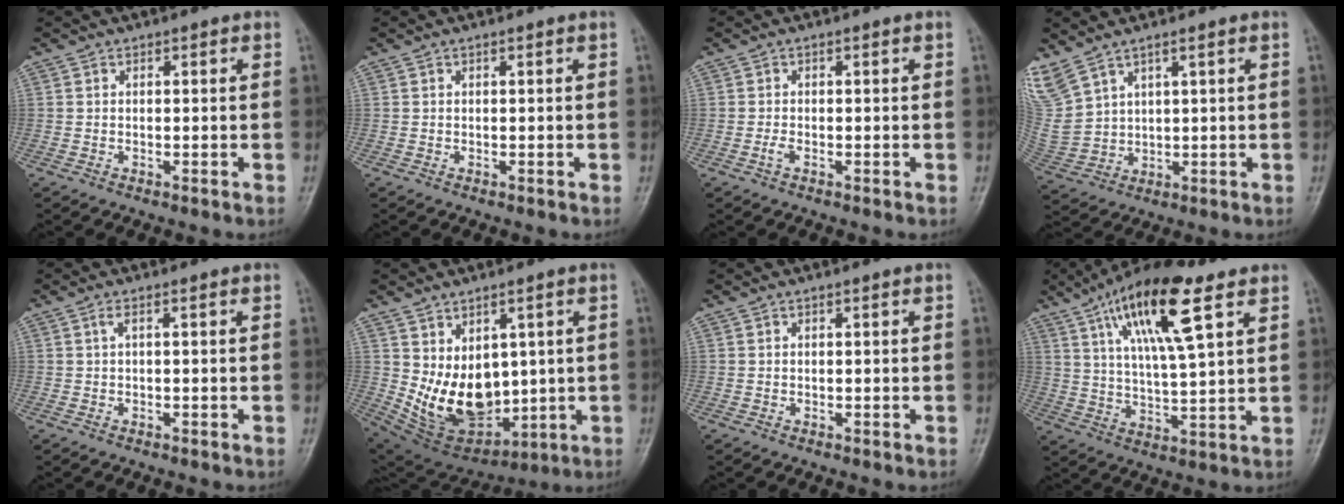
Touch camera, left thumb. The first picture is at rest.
{"total": 0.0}
{"total": 1.3, "force": [-0.5, 0.3, 1.1], "torque": [-0.024, 0.009, -0.006]}
{"total": 11.5, "force": [6.9, 6.4, 6.5], "torque": [-0.165, -0.021, 0.160]}
{"total": 1.3, "force": [0.3, 0.1, 1.3], "torque": [-0.038, 0.010, 0.007]}
{"total": 14.7, "force": [0.8, 9.7, 11.0], "torque": [-0.146, -0.026, 0.049]}
{"total": 0.0}
{"total": 17.1, "force": [8.6, 4.6, 14.1], "torque": [-0.238, -0.018, 0.151]}